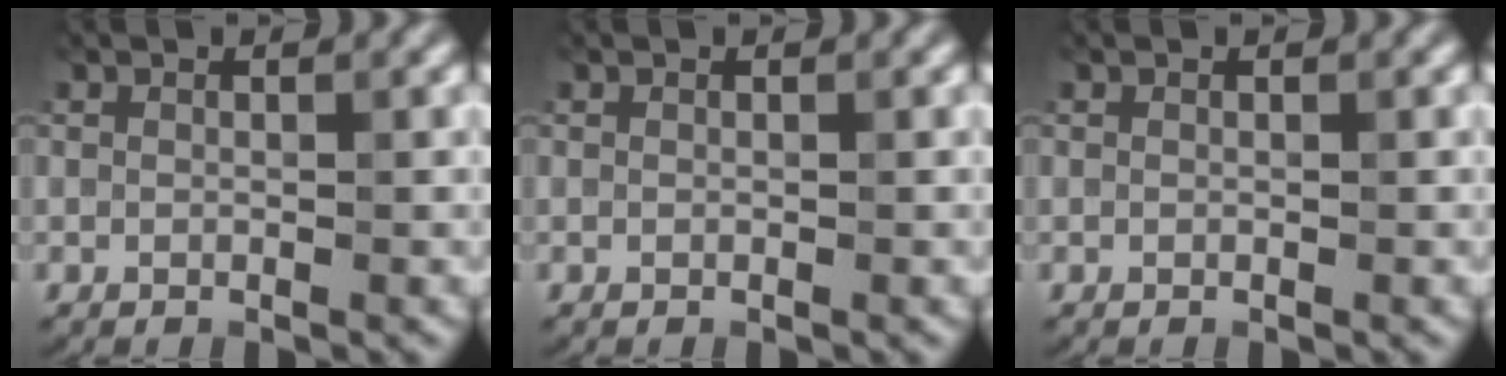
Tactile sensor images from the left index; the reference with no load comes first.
{"total": 0.0}
{"total": 0.0}